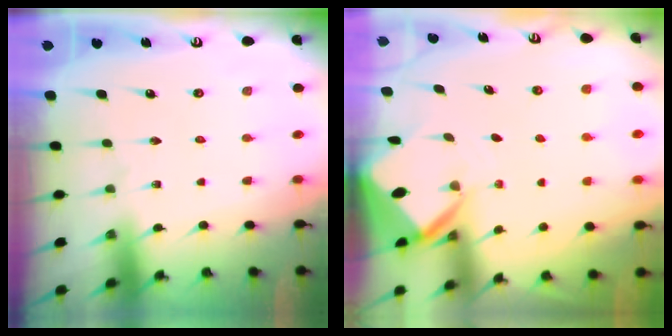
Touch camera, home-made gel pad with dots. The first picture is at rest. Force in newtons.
{"total": 4.3, "press": 4.3, "slide": 0.2}